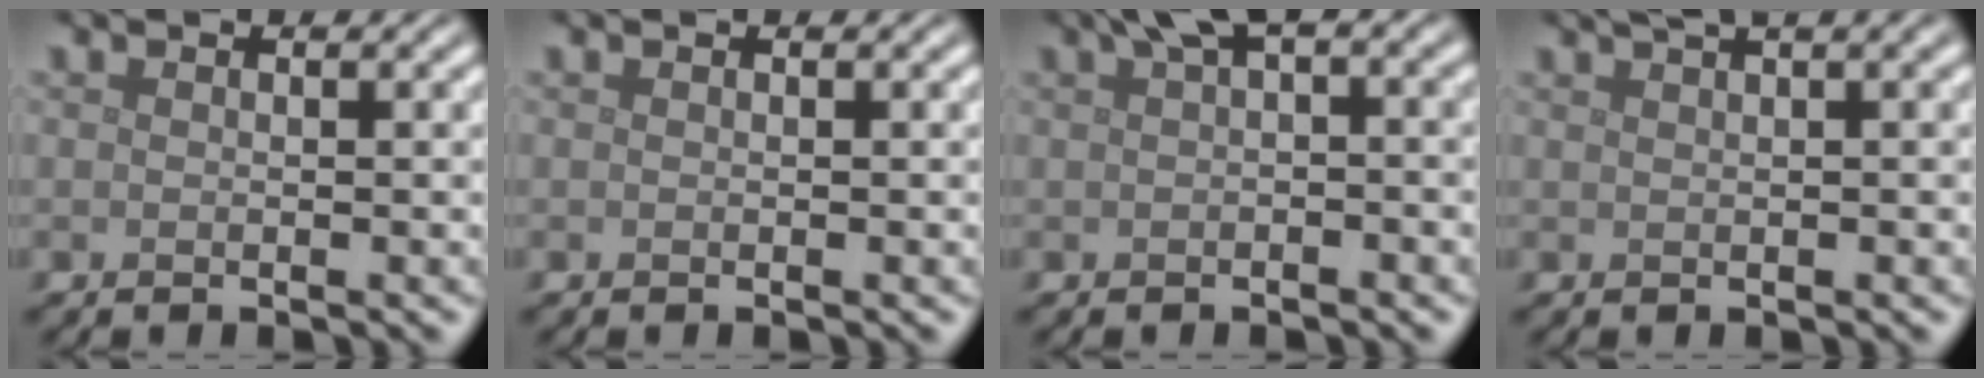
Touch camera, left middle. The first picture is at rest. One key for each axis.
{"total": 0.0}
{"total": 3.3, "fx": 1.2, "fy": 0.8, "fz": 2.9, "tx": -0.041, "ty": 0.012, "tz": 0.016}
{"total": 4.9, "fx": 2.8, "fy": 1.8, "fz": 3.6, "tx": -0.031, "ty": 0.029, "tz": 0.020}